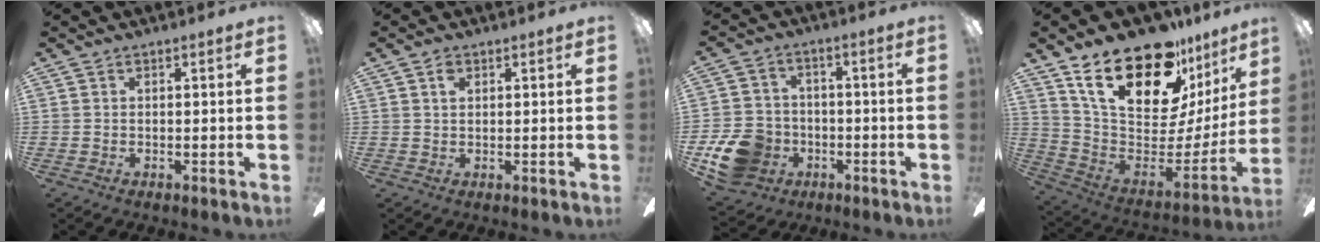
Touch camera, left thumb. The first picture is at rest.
{"total": 2.1, "force": [1.1, 1.3, 1.3], "torque": [-0.021, 0.000, 0.018]}
{"total": 13.1, "force": [-5.4, 10.5, 5.8], "torque": [-0.128, 0.040, -0.090]}
{"total": 25.9, "force": [17.9, 11.3, 14.9], "torque": [-0.249, -0.123, 0.320]}